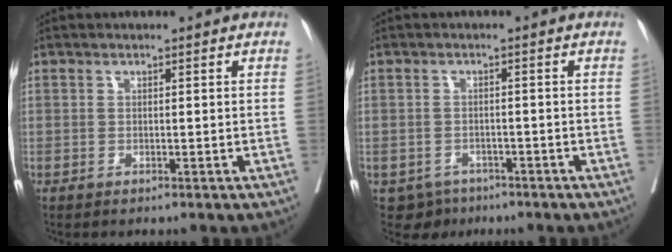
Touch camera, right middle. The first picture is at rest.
{"total": 3.6, "force": [-2.4, 2.7, 0.2], "torque": [0.001, 0.006, -0.034]}